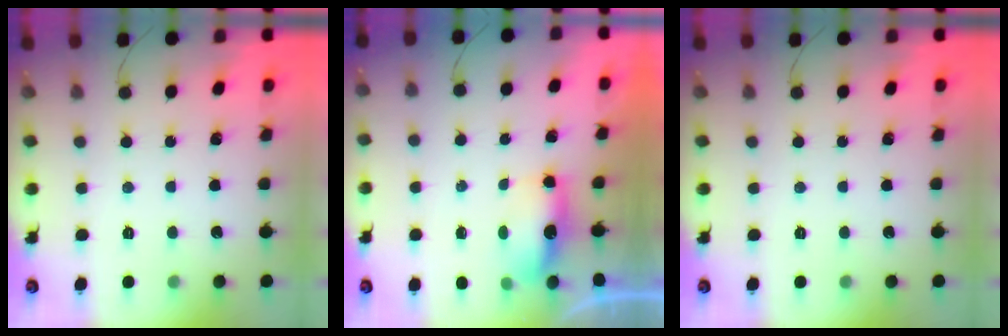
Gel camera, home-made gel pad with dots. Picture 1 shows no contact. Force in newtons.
{"total": 6.8, "press": 6.7, "slide": 0.8}
{"total": 0.0}